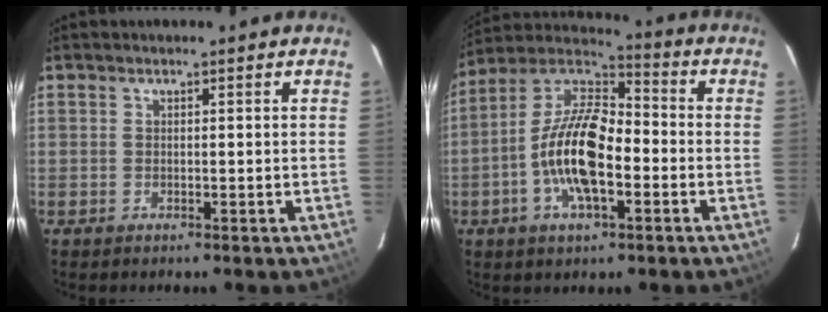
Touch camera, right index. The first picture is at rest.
{"total": 15.3, "force": [-4.1, 6.4, 13.3], "torque": [-0.266, 0.005, -0.085]}